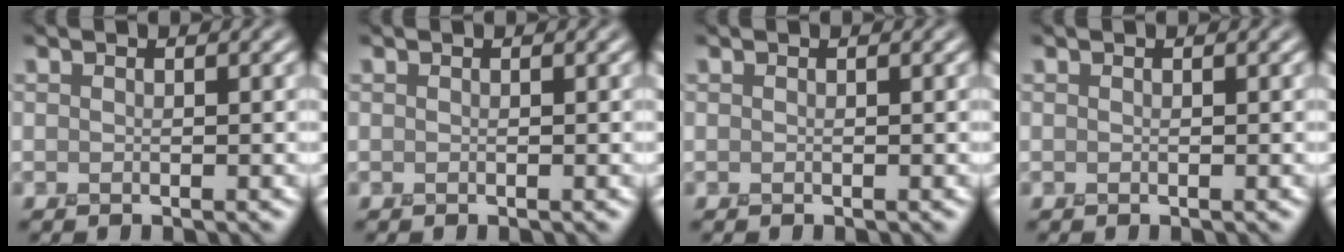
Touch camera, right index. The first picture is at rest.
{"total": 0.0}
{"total": 0.0}
{"total": 0.0}